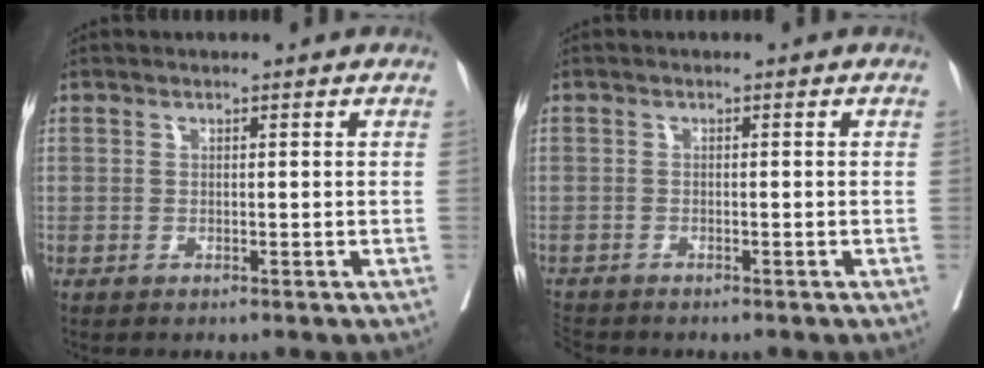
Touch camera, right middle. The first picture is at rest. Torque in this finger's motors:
{"motor_torque": [-0.01, -0.34, -0.24, -0.04]}